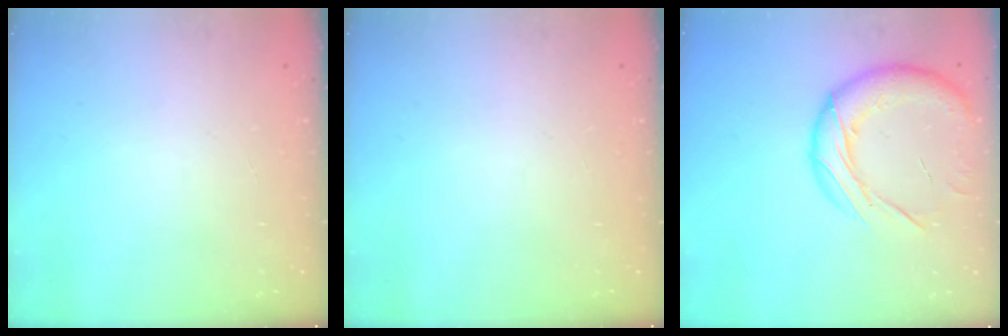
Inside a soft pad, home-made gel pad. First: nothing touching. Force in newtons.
{"total": 0.0}
{"total": 18.1, "press": 17.9, "slide": 2.8}